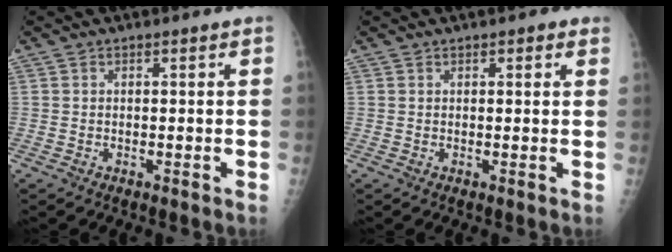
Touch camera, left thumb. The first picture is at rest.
{"total": 1.8, "force": [1.1, 0.8, 1.2], "torque": [-0.005, -0.001, 0.009]}